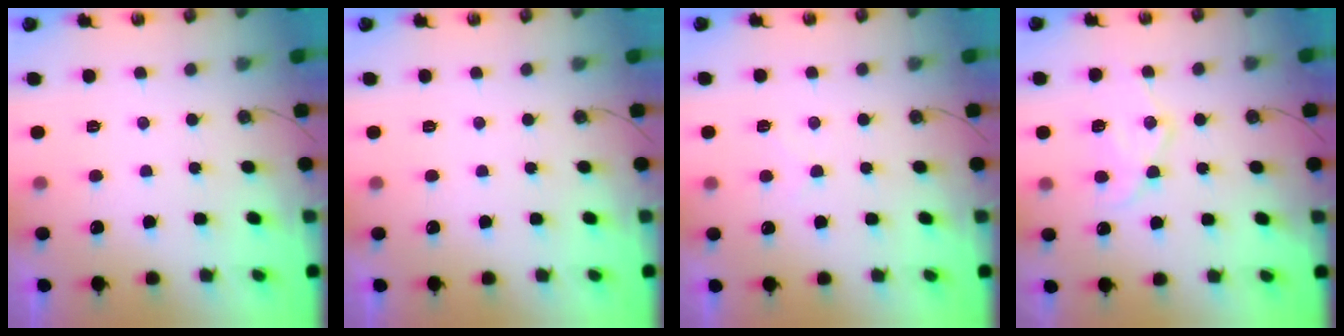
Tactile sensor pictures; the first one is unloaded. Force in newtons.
{"total": 0.0}
{"total": 4.7, "press": 4.7, "slide": 0.6}
{"total": 13.1, "press": 13.1, "slide": 1.2}